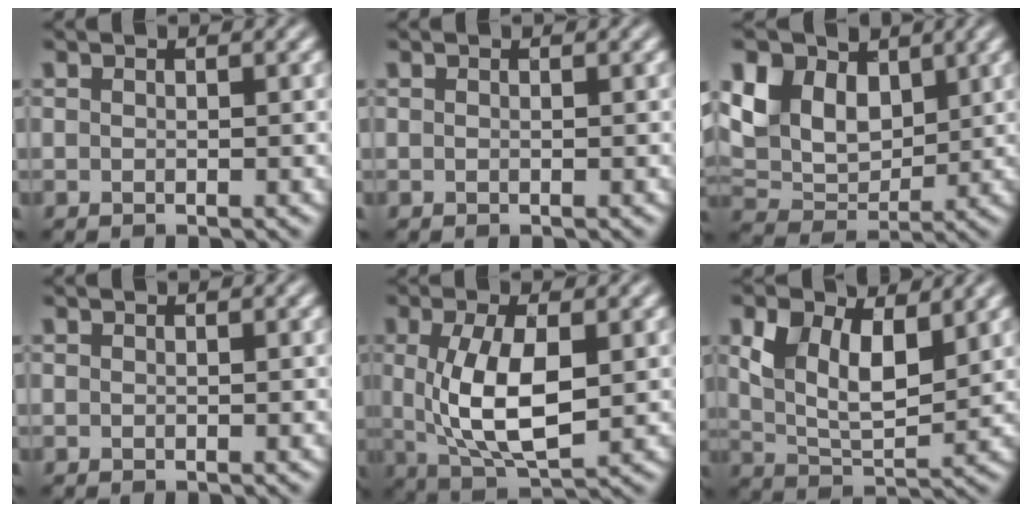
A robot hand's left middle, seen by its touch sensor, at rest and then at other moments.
{"total": 0.0}
{"total": 6.9, "force": [3.1, 4.7, 4.0], "torque": [-0.101, 0.009, 0.051]}
{"total": 0.0}
{"total": 7.3, "force": [0.4, 3.2, 6.5], "torque": [-0.136, -0.007, 0.014]}
{"total": 6.8, "force": [2.9, 3.6, 5.0], "torque": [-0.101, -0.007, 0.052]}